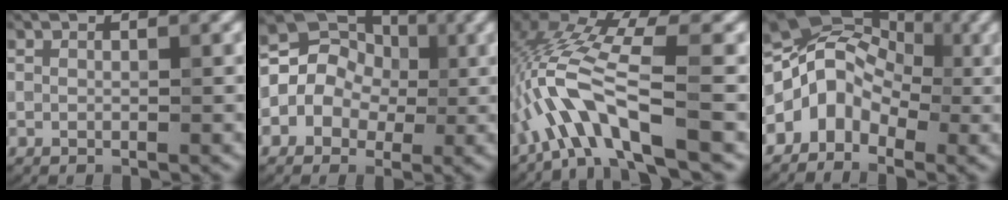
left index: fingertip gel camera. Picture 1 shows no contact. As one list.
[{"total": 7.2, "force": [0.0, 6.5, 3.1], "torque": [-0.033, 0.034, -0.034]}, {"total": 7.2, "force": [-2.9, 1.6, 6.4], "torque": [-0.133, 0.016, -0.062]}, {"total": 5.3, "force": [-1.9, 4.0, 2.9], "torque": [-0.039, 0.012, -0.049]}]